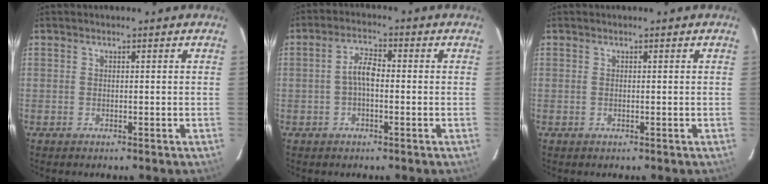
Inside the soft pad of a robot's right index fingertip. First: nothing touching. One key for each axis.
{"total": 3.7, "fx": -0.7, "fy": 1.6, "fz": 3.2, "tx": -0.066, "ty": 0.013, "tz": -0.015}
{"total": 0.0}